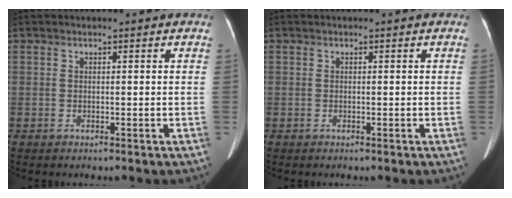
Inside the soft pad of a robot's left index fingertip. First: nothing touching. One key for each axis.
{"total": 0.0}